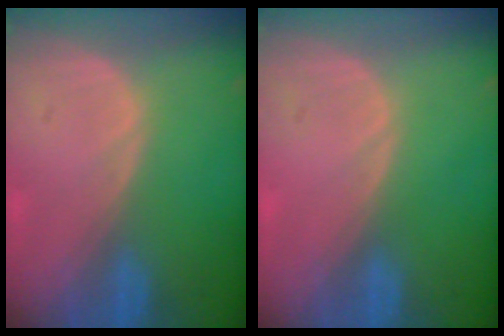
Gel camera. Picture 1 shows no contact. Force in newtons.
{"total": 0.0}